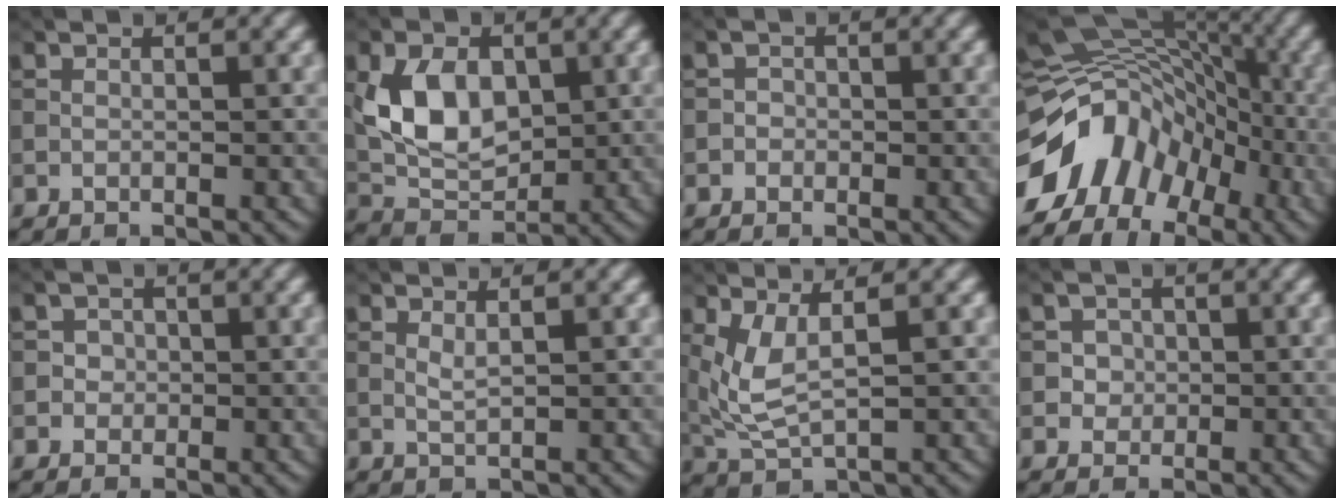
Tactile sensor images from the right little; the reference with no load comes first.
{"total": 6.9, "force": [0.7, 4.7, 5.0], "torque": [-0.097, -0.003, 0.013]}
{"total": 0.9, "force": [-0.3, 0.9, 0.1], "torque": [0.008, -0.002, -0.008]}
{"total": 11.3, "force": [-6.3, 7.9, 5.1], "torque": [-0.089, 0.018, -0.121]}
{"total": 1.5, "force": [0.0, 1.4, 0.4], "torque": [-0.004, -0.002, 0.006]}
{"total": 1.0, "force": [0.4, 0.1, 0.9], "torque": [-0.025, -0.001, 0.008]}
{"total": 3.6, "force": [0.9, 1.1, 3.3], "torque": [-0.082, -0.005, 0.023]}
{"total": 2.5, "force": [0.6, 2.3, 0.9], "torque": [-0.019, -0.005, 0.015]}